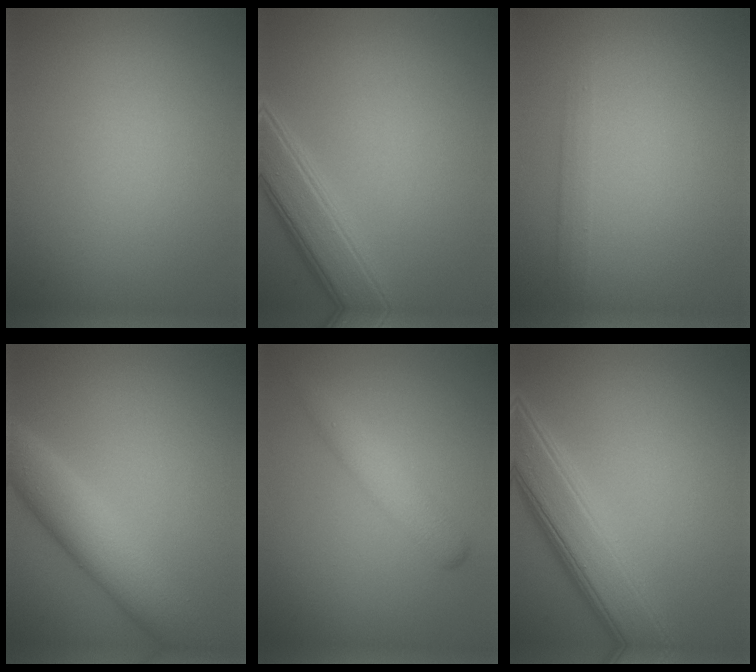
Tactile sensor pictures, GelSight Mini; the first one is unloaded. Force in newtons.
{"total": 4.7, "press": 4.7, "slide": 0.1}
{"total": 1.3, "press": 1.3, "slide": 0.2}
{"total": 5.9, "press": 5.9, "slide": 0.2}
{"total": 2.5, "press": 2.5, "slide": 0.1}
{"total": 7.3, "press": 7.3, "slide": 0.2}